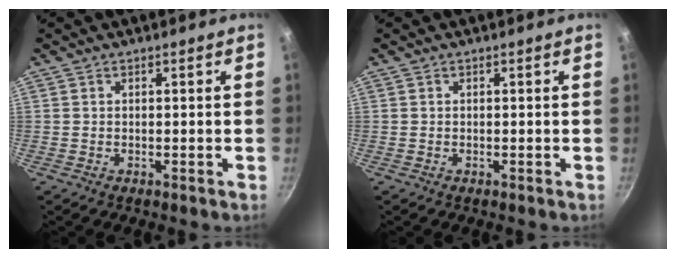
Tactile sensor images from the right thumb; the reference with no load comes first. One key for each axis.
{"total": 0.0}